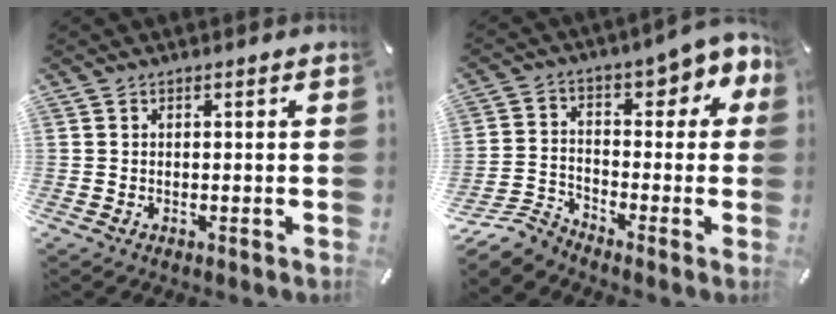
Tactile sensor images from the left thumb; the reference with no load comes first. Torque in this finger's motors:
{"motor_torque": [-0.15, 0.21, 0.67, 0.66, 0.06]}